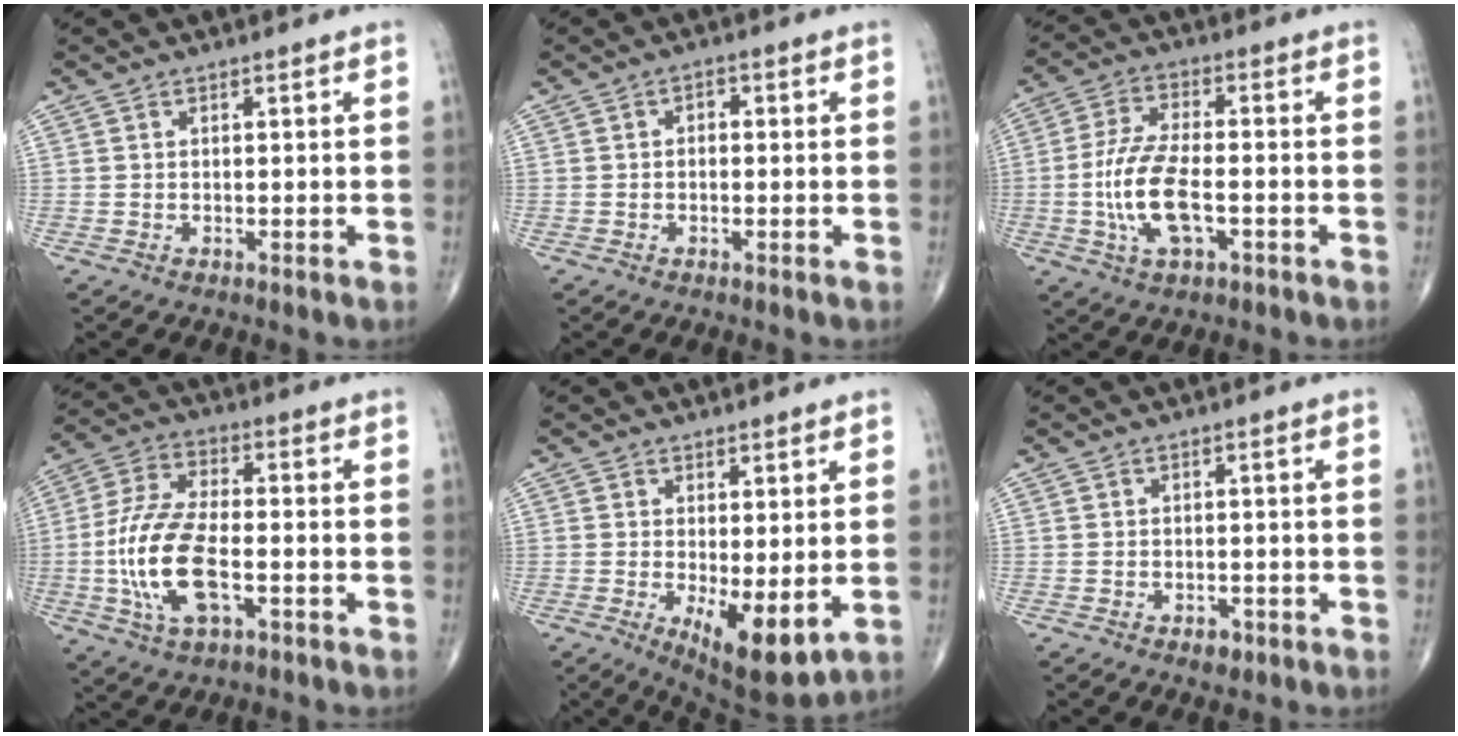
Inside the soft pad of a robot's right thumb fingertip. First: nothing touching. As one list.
[{"total": 1.7, "force": [0.0, 1.1, 1.2], "torque": [-0.009, 0.007, -0.005]}, {"total": 11.3, "force": [-2.7, 4.9, 9.9], "torque": [-0.205, 0.014, -0.051]}, {"total": 14.7, "force": [-3.5, 6.8, 12.6], "torque": [-0.267, 0.019, -0.065]}, {"total": 9.2, "force": [-1.7, 3.5, 8.3], "torque": [-0.125, -0.026, -0.015]}, {"total": 2.0, "force": [-1.1, 1.2, 1.0], "torque": [-0.010, 0.002, -0.013]}]